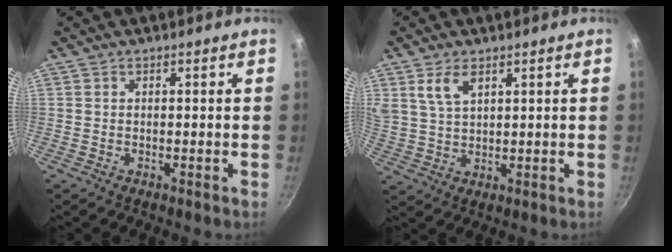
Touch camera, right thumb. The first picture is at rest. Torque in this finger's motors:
{"motor_torque": [0.04, 0.26, 0.82, 0.59, 0.18]}